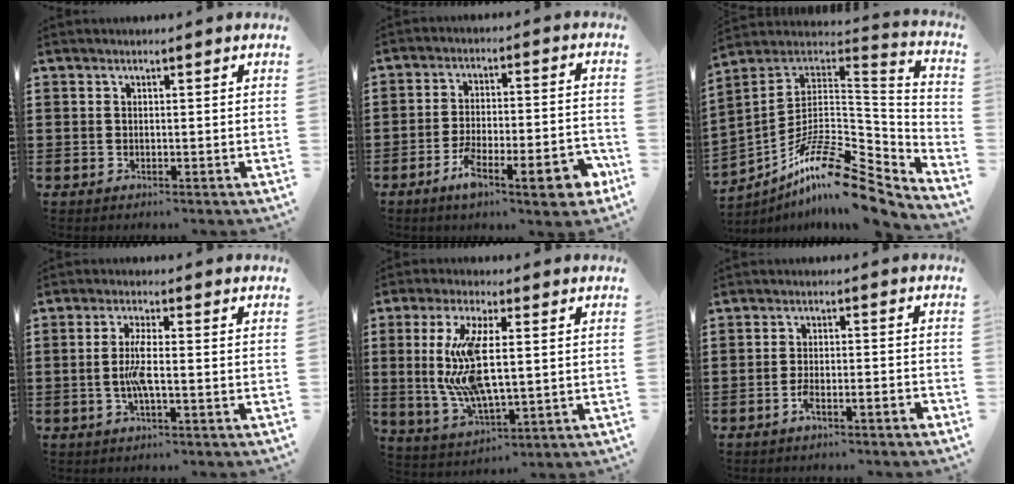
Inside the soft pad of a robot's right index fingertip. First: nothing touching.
{"total": 11.2, "force": [-5.6, 2.8, 9.3], "torque": [-0.149, 0.008, -0.095]}
{"total": 14.1, "force": [-9.4, 4.0, 9.7], "torque": [-0.158, 0.008, -0.177]}
{"total": 4.2, "force": [-0.9, 0.5, 4.1], "torque": [-0.097, -0.010, -0.024]}
{"total": 11.3, "force": [1.0, 3.8, 10.5], "torque": [-0.243, -0.016, 0.009]}
{"total": 3.4, "force": [-2.7, 0.1, 2.1], "torque": [-0.046, 0.000, -0.055]}